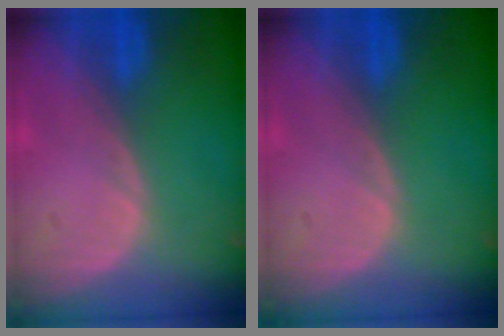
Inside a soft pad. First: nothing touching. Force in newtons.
{"total": 0.0}